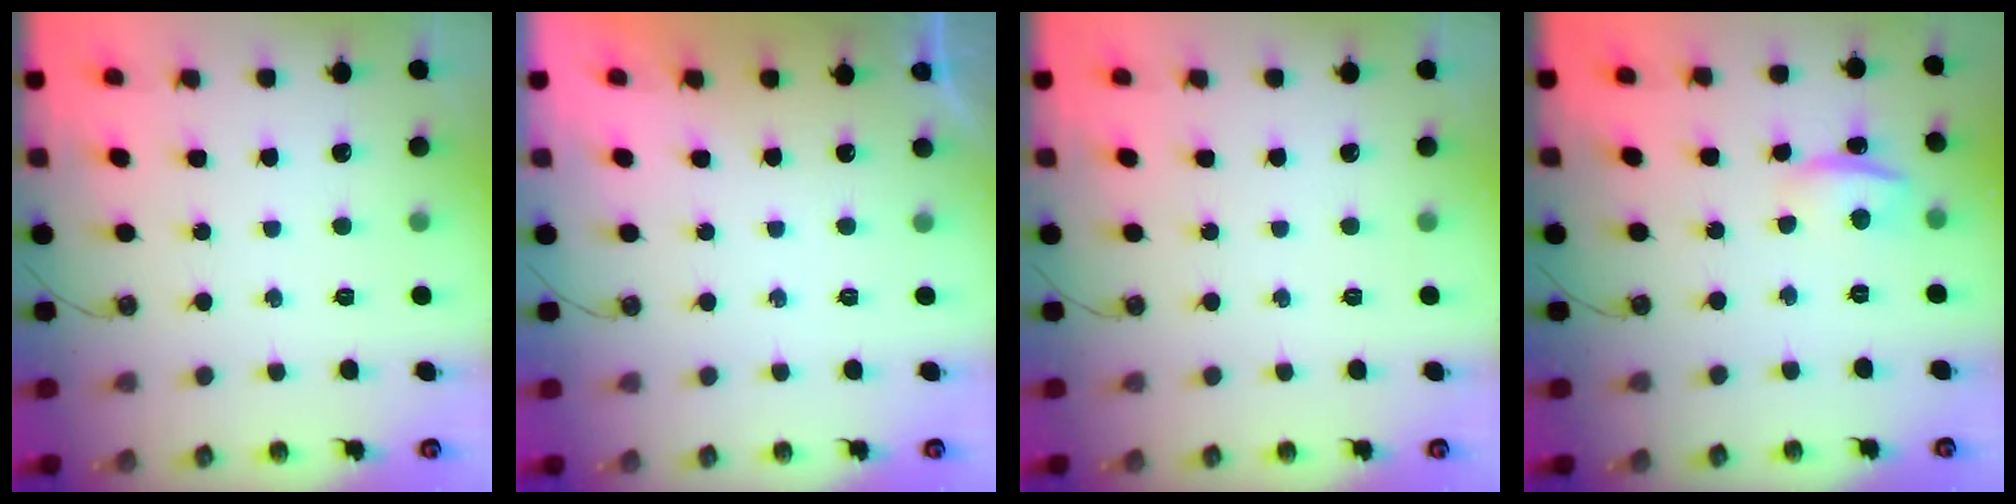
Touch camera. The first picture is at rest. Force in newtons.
{"total": 0.0}
{"total": 0.0}
{"total": 7.5, "press": 2.3, "slide": 7.1}